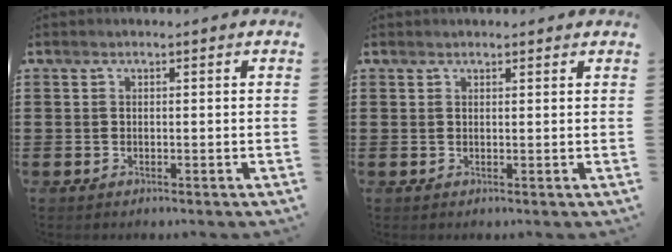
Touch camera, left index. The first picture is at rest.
{"total": 1.0, "force": [1.0, 0.2, 0.2], "torque": [-0.005, 0.001, 0.019]}